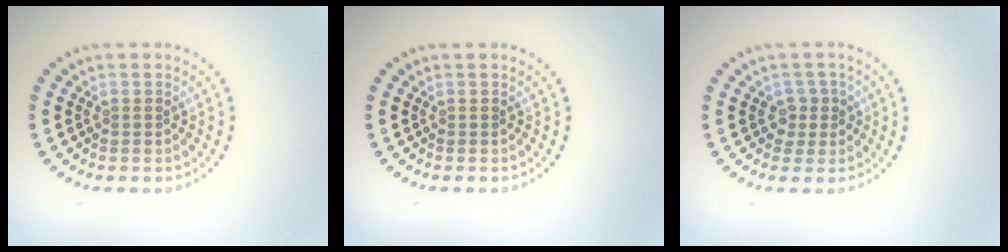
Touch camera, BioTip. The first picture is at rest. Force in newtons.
{"total": 0.0}
{"total": 1.8, "press": 1.4, "slide": 1.0}